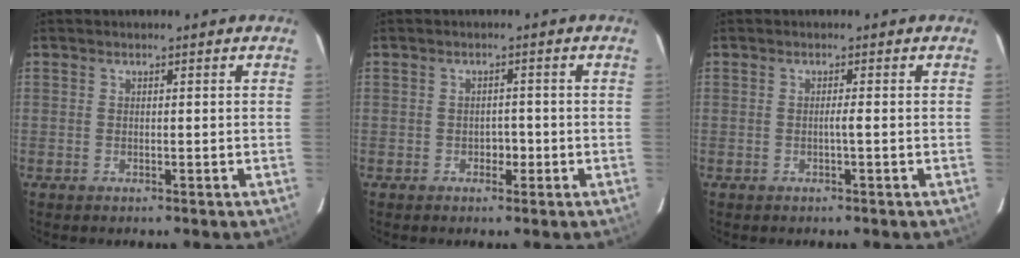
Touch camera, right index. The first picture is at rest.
{"total": 1.7, "force": [-0.7, 1.1, 1.1], "torque": [-0.012, 0.005, -0.010]}
{"total": 0.8, "force": [-0.3, -0.2, 0.8], "torque": [-0.010, 0.001, -0.005]}